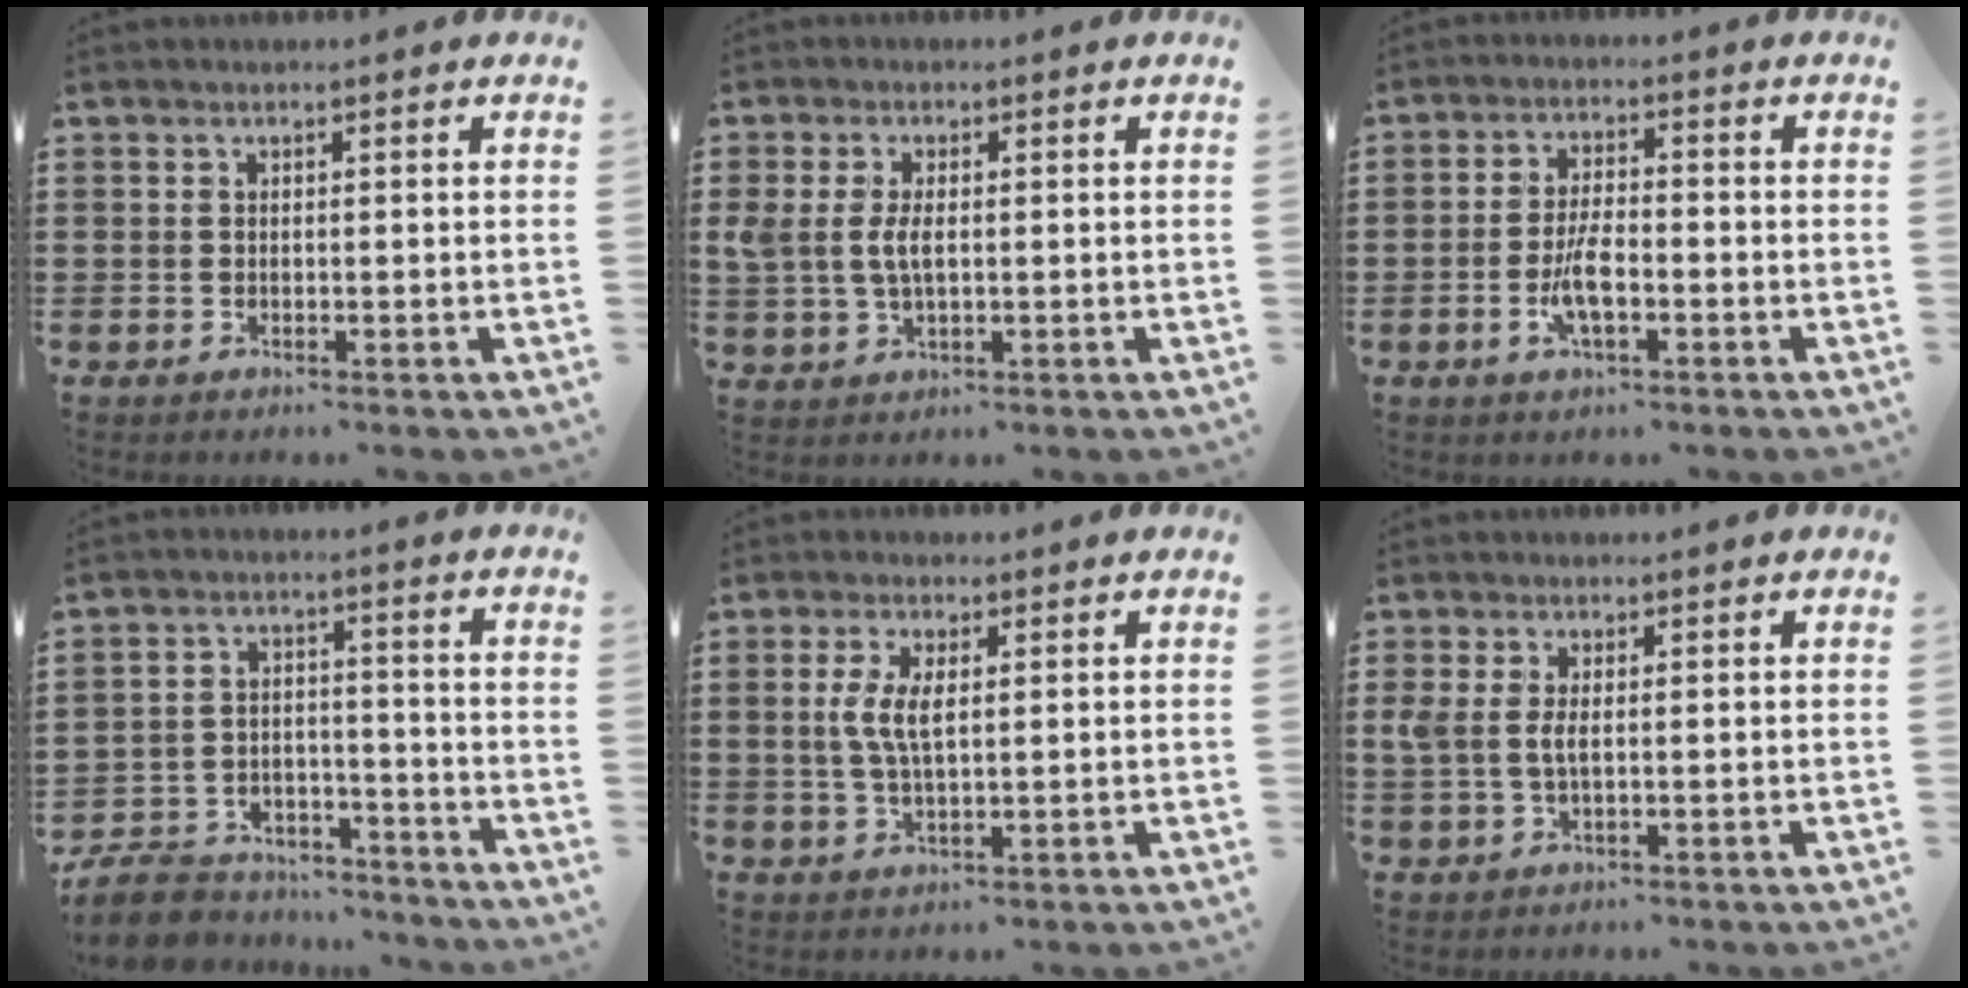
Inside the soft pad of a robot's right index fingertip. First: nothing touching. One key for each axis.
{"total": 4.4, "fx": 0.4, "fy": 2.3, "fz": 3.8, "tx": -0.099, "ty": 0.000, "tz": -0.002}
{"total": 5.8, "fx": -1.9, "fy": 2.0, "fz": 5.1, "tx": -0.113, "ty": -0.002, "tz": -0.042}
{"total": 7.7, "fx": -7.2, "fy": 2.3, "fz": 1.4, "tx": -0.041, "ty": 0.018, "tz": -0.144}
{"total": 4.9, "fx": 0.9, "fy": 1.9, "fz": 4.5, "tx": -0.099, "ty": 0.005, "tz": 0.011}
{"total": 3.1, "fx": 0.2, "fy": 1.5, "fz": 2.7, "tx": -0.077, "ty": -0.001, "tz": -0.005}